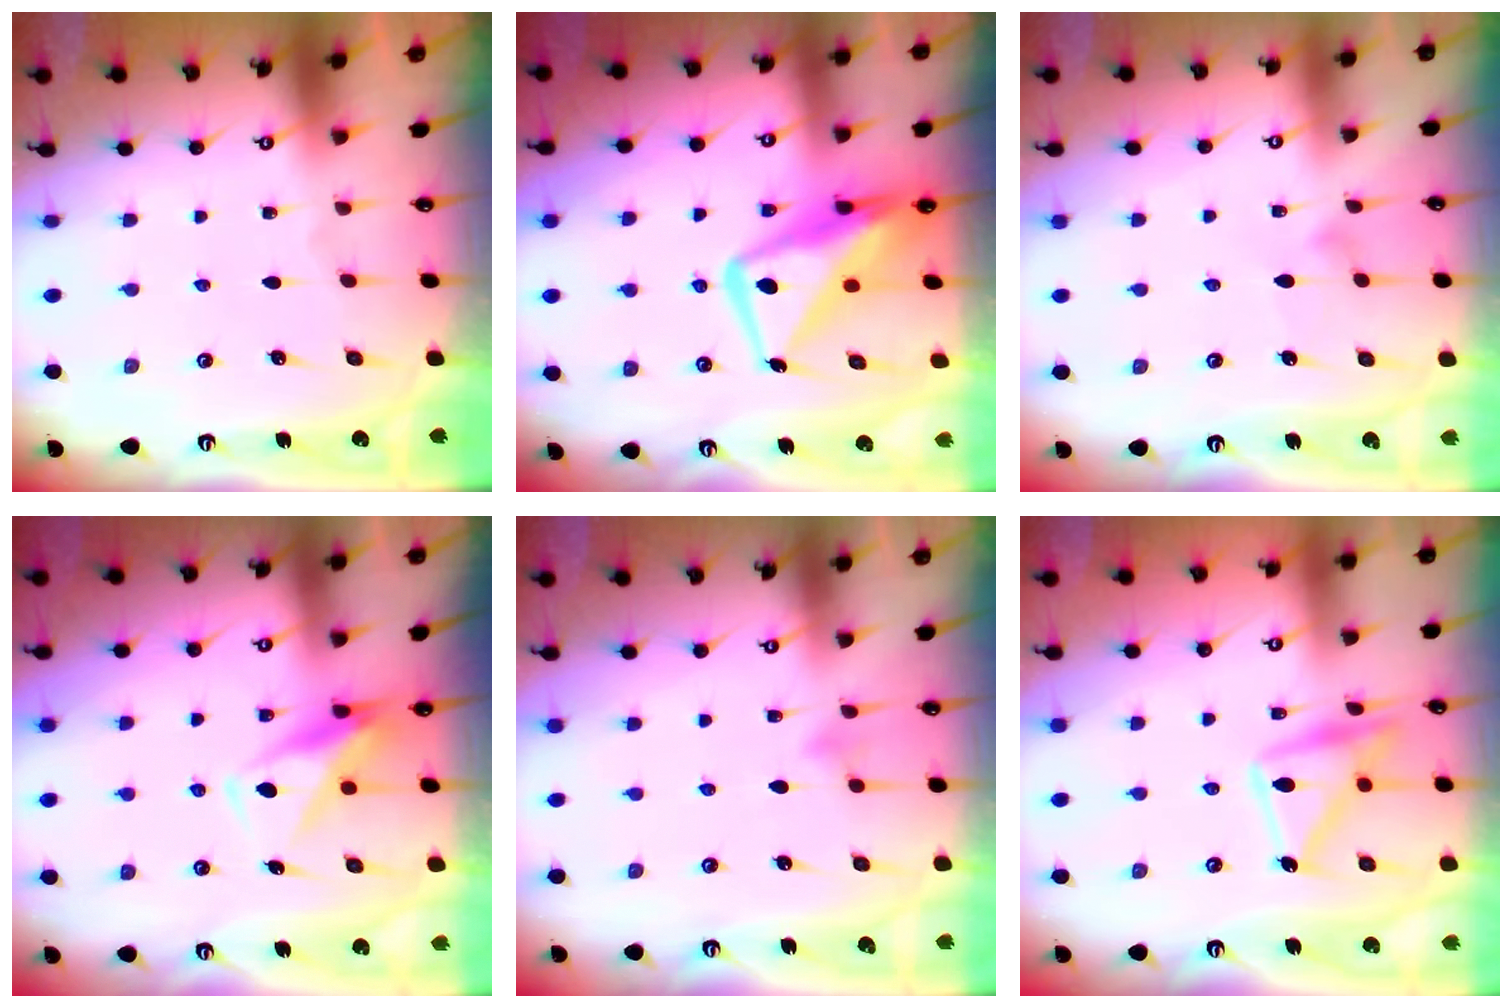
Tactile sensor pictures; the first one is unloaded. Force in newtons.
{"total": 14.9, "press": 14.8, "slide": 1.6}
{"total": 4.1, "press": 4.1, "slide": 0.2}
{"total": 8.5, "press": 8.5, "slide": 0.8}
{"total": 3.7, "press": 3.7, "slide": 0.4}
{"total": 15.8, "press": 15.7, "slide": 0.9}